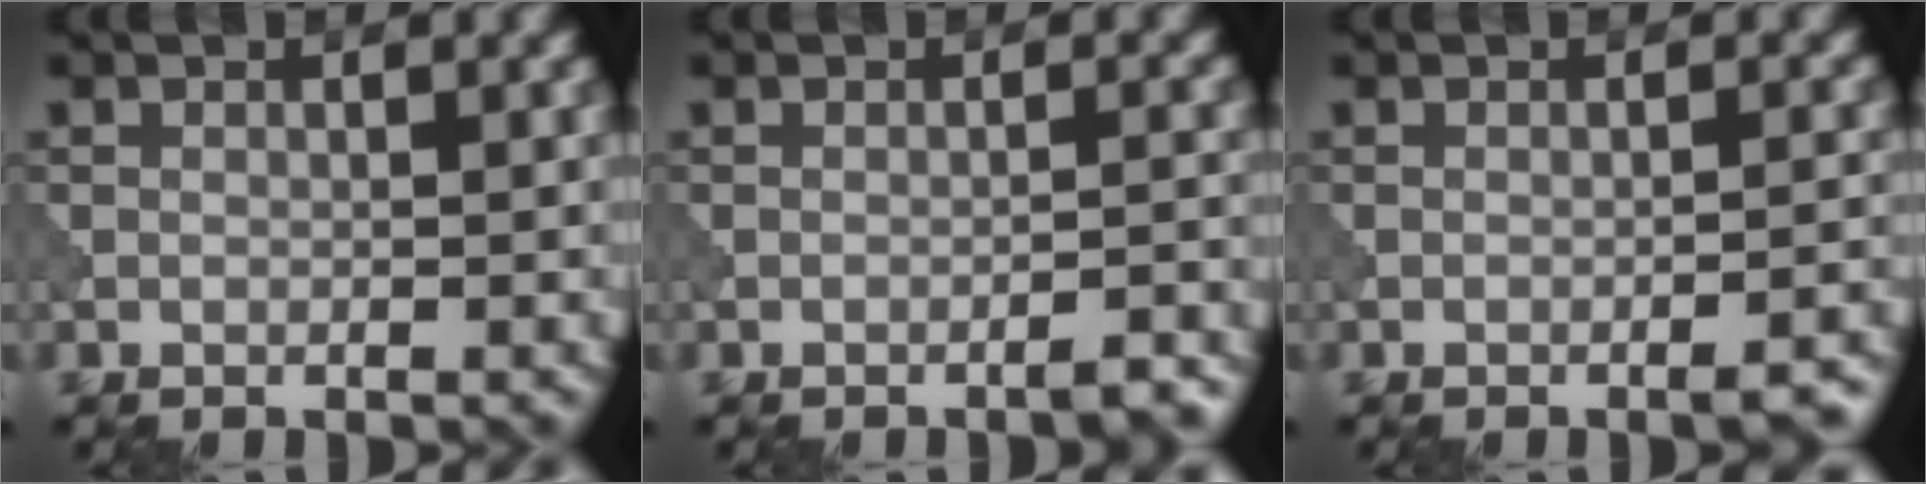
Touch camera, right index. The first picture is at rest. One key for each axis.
{"total": 2.3, "fx": -1.9, "fy": 0.4, "fz": 1.3, "tx": -0.010, "ty": 0.008, "tz": -0.032}
{"total": 2.4, "fx": -1.7, "fy": 0.5, "fz": 1.5, "tx": -0.014, "ty": 0.007, "tz": -0.028}